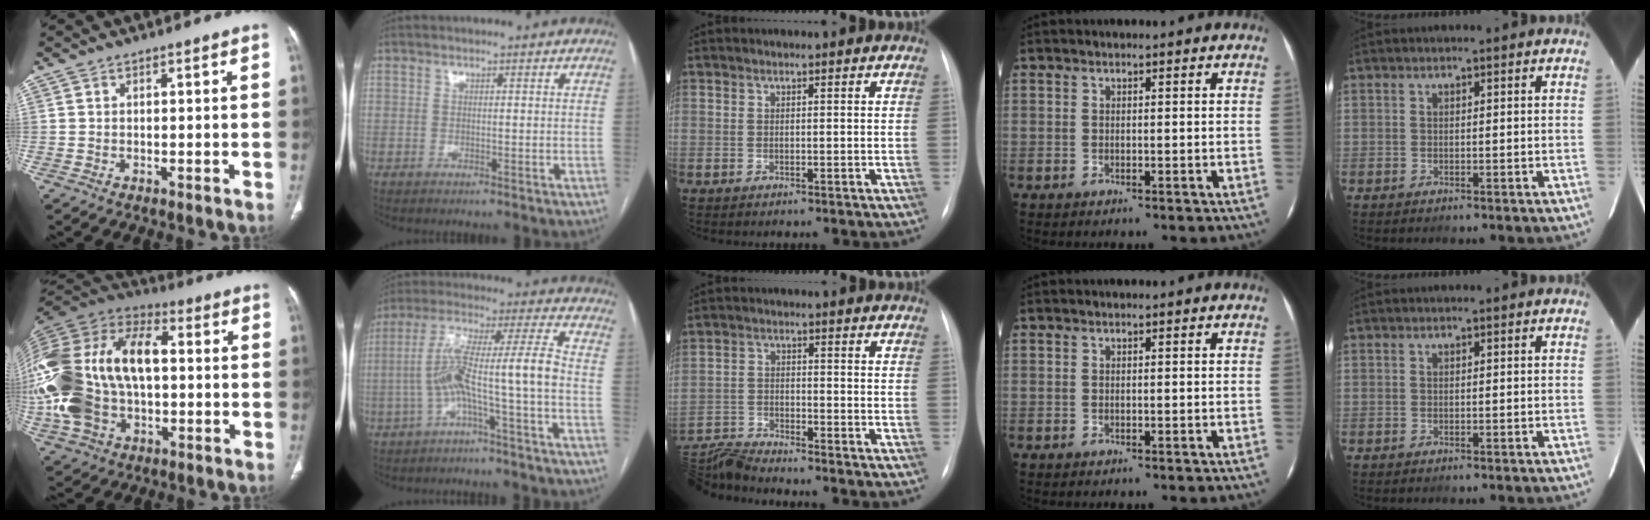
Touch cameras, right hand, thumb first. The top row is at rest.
{"thumb": {"total": 29.7, "force": [0.5, 18.2, 23.5], "torque": [-0.521, 0.031, 0.013]}, "index": {"total": 10.4, "force": [-2.8, -0.7, 10.0], "torque": [-0.190, 0.041, -0.049]}, "middle": {"total": 7.0, "force": [-6.7, -1.7, 0.4], "torque": [-0.014, -0.008, -0.131]}}